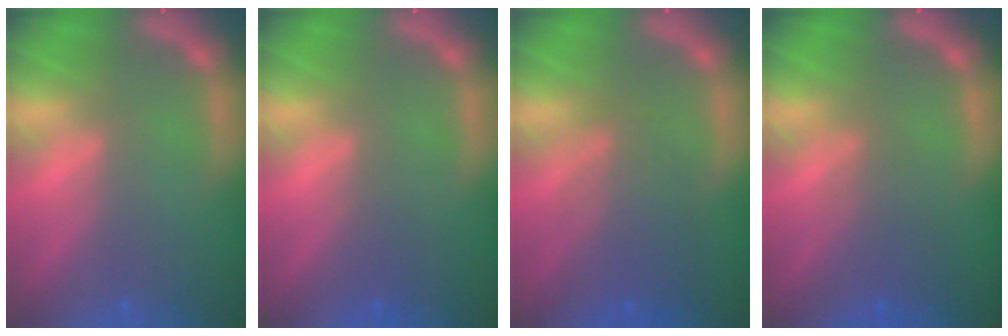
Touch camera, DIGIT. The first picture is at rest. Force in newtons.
{"total": 1.4}
{"total": 5.1}
{"total": 3.1}